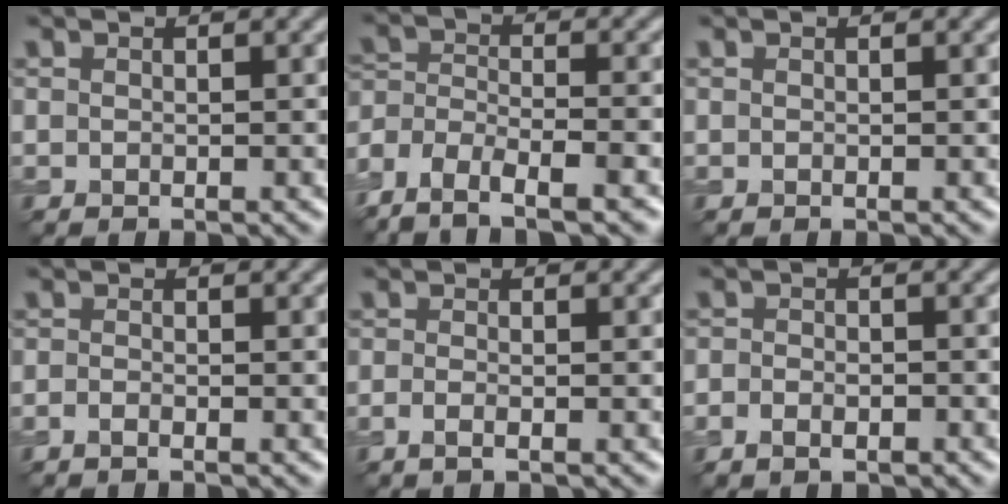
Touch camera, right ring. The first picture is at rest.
{"total": 7.0, "force": [-5.6, 2.7, 3.2], "torque": [-0.045, 0.001, -0.099]}
{"total": 0.0}
{"total": 0.5, "force": [-0.5, -0.1, 0.2], "torque": [-0.005, -0.002, -0.013]}
{"total": 0.7, "force": [-0.3, 0.0, 0.6], "torque": [-0.011, -0.002, -0.008]}
{"total": 1.8, "force": [-1.2, 1.2, 0.7], "torque": [0.002, 0.003, -0.025]}